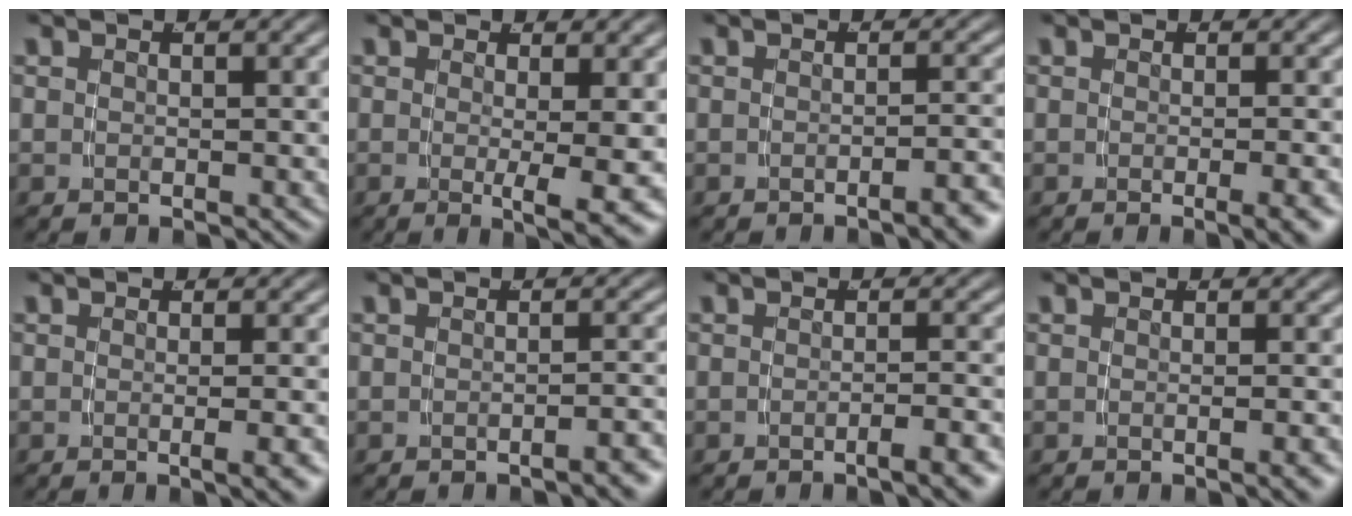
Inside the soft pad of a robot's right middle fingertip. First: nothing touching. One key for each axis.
{"total": 4.6, "fx": -2.2, "fy": -0.3, "fz": 4.0, "tx": -0.053, "ty": -0.024, "tz": -0.027}
{"total": 2.2, "fx": -1.7, "fy": -0.3, "fz": 1.4, "tx": -0.012, "ty": 0.010, "tz": -0.031}
{"total": 2.2, "fx": -1.3, "fy": -0.4, "fz": 1.8, "tx": -0.018, "ty": 0.005, "tz": -0.021}
{"total": 2.1, "fx": -1.0, "fy": -0.5, "fz": 1.8, "tx": -0.021, "ty": 0.004, "tz": -0.017}
{"total": 1.9, "fx": -1.6, "fy": -0.2, "fz": 1.0, "tx": -0.008, "ty": 0.011, "tz": -0.031}
{"total": 2.2, "fx": -1.6, "fy": -0.3, "fz": 1.5, "tx": -0.016, "ty": 0.009, "tz": -0.031}
{"total": 1.3, "fx": -0.8, "fy": -0.5, "fz": 1.0, "tx": -0.012, "ty": 0.006, "tz": -0.015}